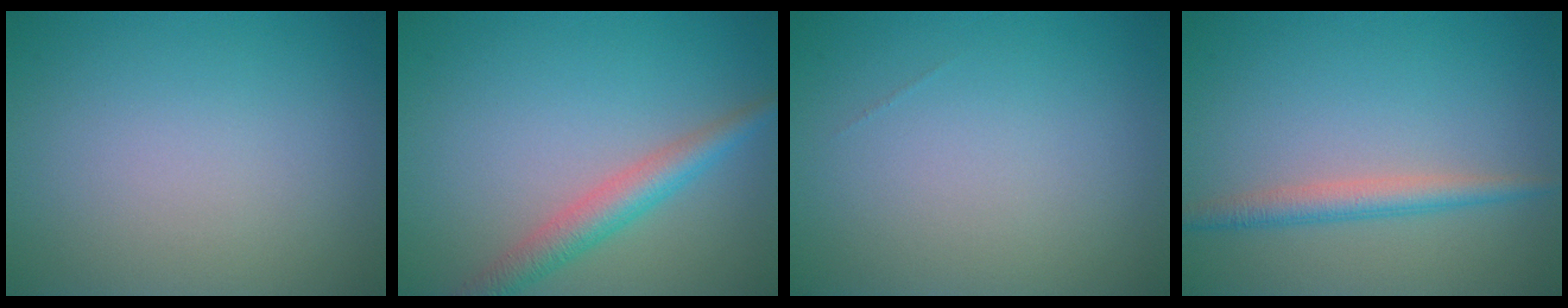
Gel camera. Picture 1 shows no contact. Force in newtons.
{"total": 3.4, "press": 3.4, "slide": 0.1}
{"total": 0.0}
{"total": 2.5, "press": 2.5, "slide": 0.0}